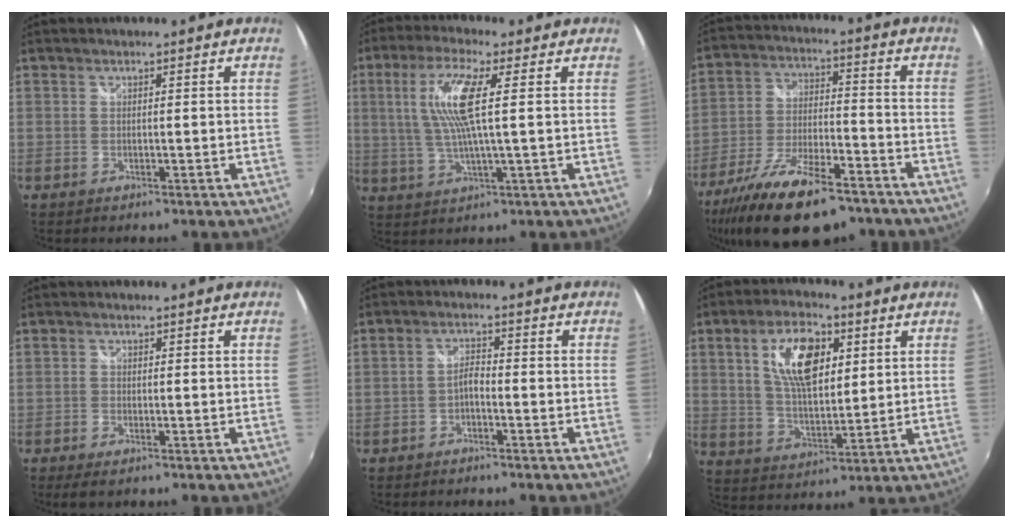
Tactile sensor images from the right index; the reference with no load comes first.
{"total": 10.3, "force": [2.1, 0.8, 10.0], "torque": [-0.197, 0.003, 0.045]}
{"total": 19.6, "force": [-13.9, 6.9, 12.0], "torque": [-0.234, -0.036, -0.230]}
{"total": 2.0, "force": [-1.4, 0.8, 1.2], "torque": [-0.031, -0.005, -0.027]}
{"total": 2.4, "force": [-1.6, 0.8, 1.5], "torque": [-0.035, 0.007, -0.030]}
{"total": 12.6, "force": [4.5, 6.1, 10.1], "torque": [-0.183, 0.014, 0.083]}